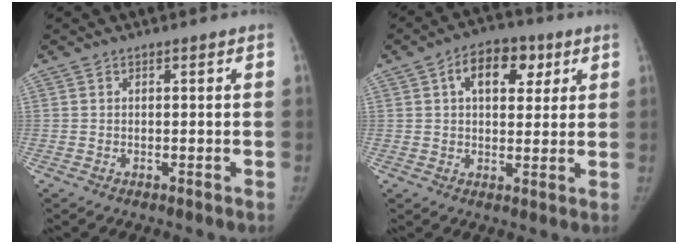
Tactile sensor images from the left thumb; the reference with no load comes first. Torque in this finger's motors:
{"motor_torque": [0.79, 1.37, 0.31, -0.33, 0.28]}